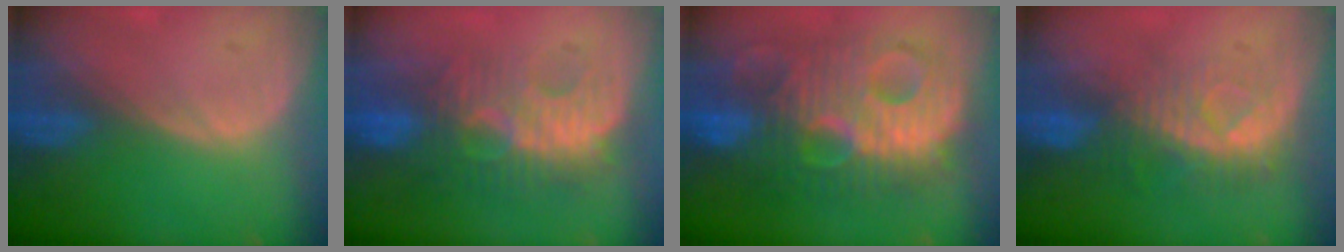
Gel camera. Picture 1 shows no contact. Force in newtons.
{"total": 8.9, "press": 8.8, "slide": 1.7}
{"total": 13.7, "press": 13.7, "slide": 1.1}
{"total": 8.0, "press": 7.2, "slide": 3.5}